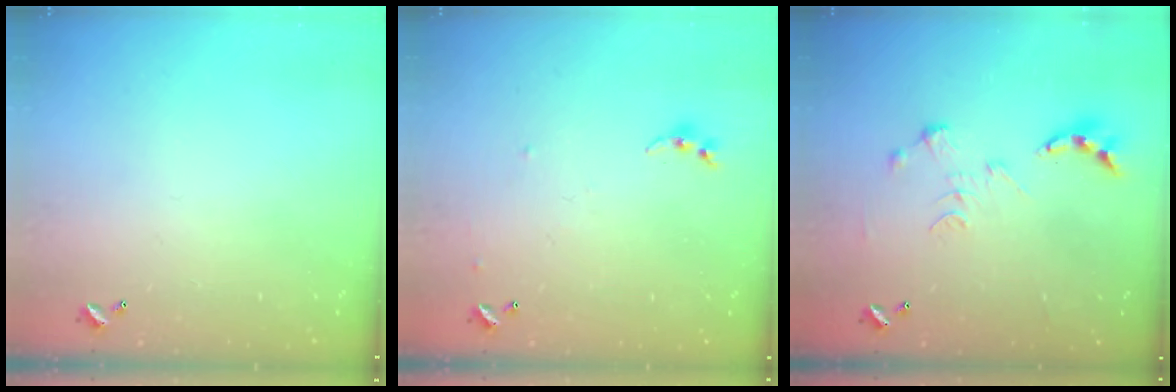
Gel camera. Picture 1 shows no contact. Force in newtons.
{"total": 5.1, "press": 5.0, "slide": 0.5}
{"total": 0.0}